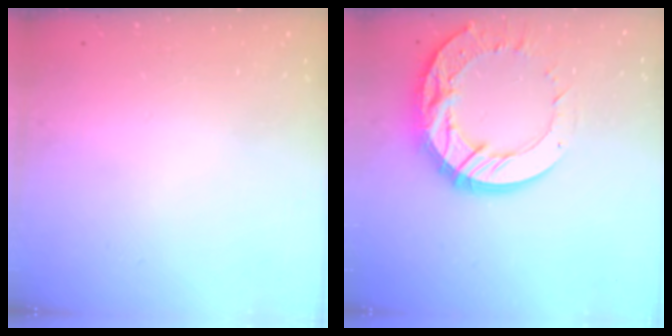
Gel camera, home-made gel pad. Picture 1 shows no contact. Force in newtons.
{"total": 20.2, "press": 20.1, "slide": 1.8}